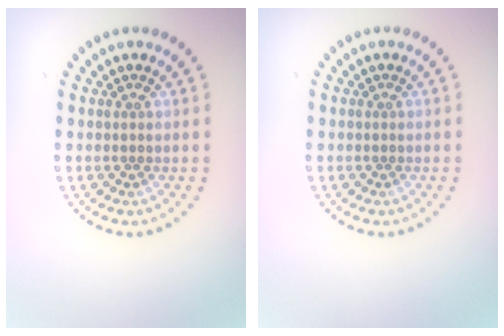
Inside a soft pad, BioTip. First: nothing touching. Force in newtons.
{"total": 0.0}